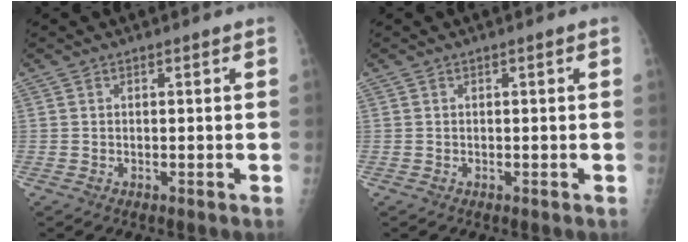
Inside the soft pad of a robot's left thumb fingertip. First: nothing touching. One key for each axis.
{"total": 0.0}